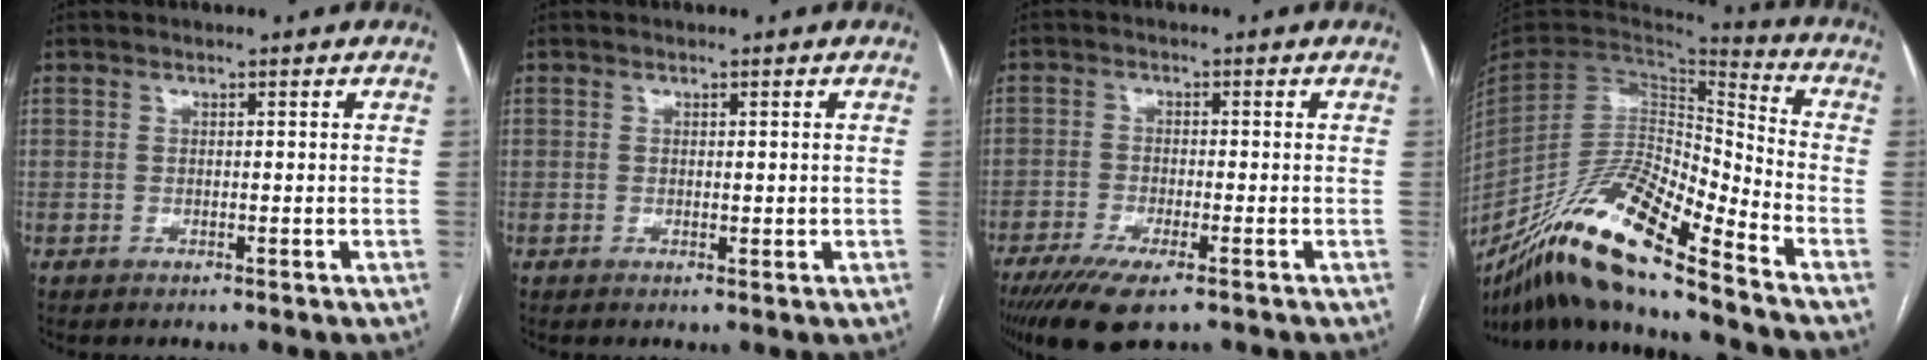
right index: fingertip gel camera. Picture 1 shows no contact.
{"total": 1.0, "force": [0.1, 0.5, 0.8], "torque": [-0.014, -0.003, 0.003]}
{"total": 8.7, "force": [-6.0, 1.6, 6.1], "torque": [-0.103, -0.020, -0.099]}
{"total": 21.8, "force": [-15.9, 1.5, 14.9], "torque": [-0.302, -0.030, -0.298]}